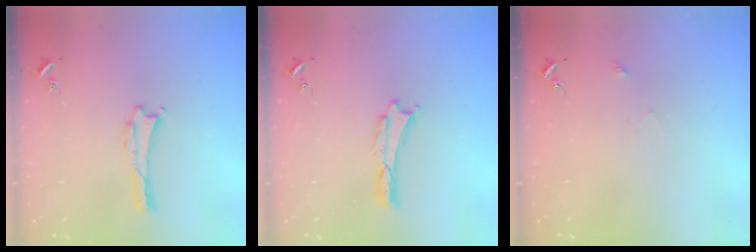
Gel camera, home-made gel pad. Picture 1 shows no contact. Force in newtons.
{"total": 0.0}
{"total": 2.5, "press": 2.5, "slide": 0.2}